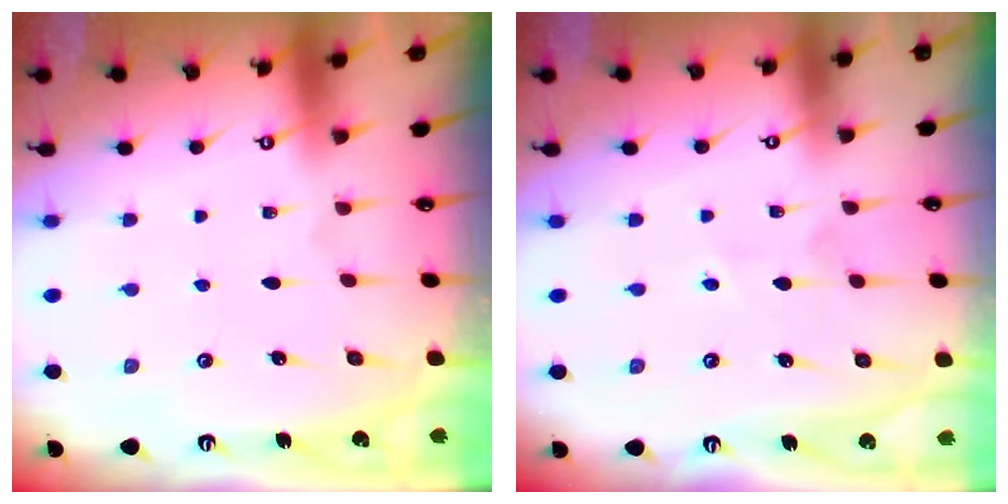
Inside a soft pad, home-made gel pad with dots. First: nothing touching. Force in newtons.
{"total": 3.7, "press": 3.5, "slide": 1.1}